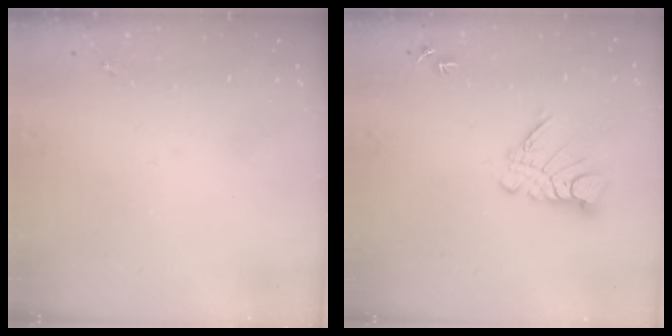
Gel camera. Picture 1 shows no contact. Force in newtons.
{"total": 9.5, "press": 9.5, "slide": 0.9}